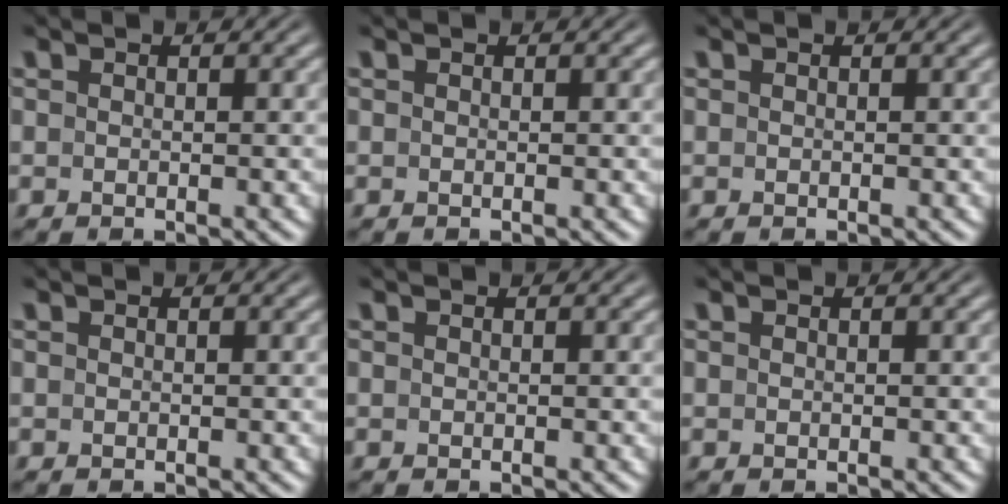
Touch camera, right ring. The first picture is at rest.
{"total": 0.0}
{"total": 0.0}
{"total": 0.0}
{"total": 0.0}
{"total": 0.0}